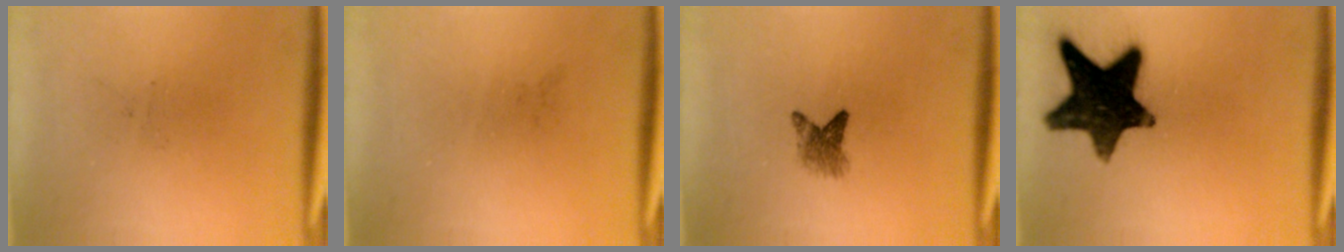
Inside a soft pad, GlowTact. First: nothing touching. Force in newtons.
{"total": 0.0}
{"total": 2.7}
{"total": 15.5}